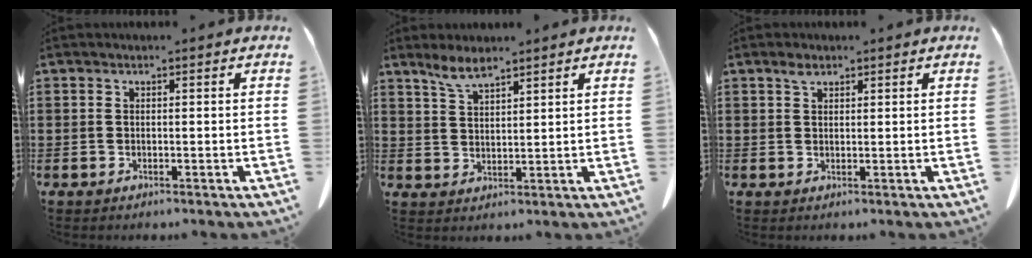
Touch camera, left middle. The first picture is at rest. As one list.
[{"total": 4.0, "force": [3.1, 0.8, 2.3], "torque": [-0.054, -0.003, 0.058]}, {"total": 1.7, "force": [1.1, 0.8, 1.0], "torque": [-0.015, -0.003, 0.021]}]